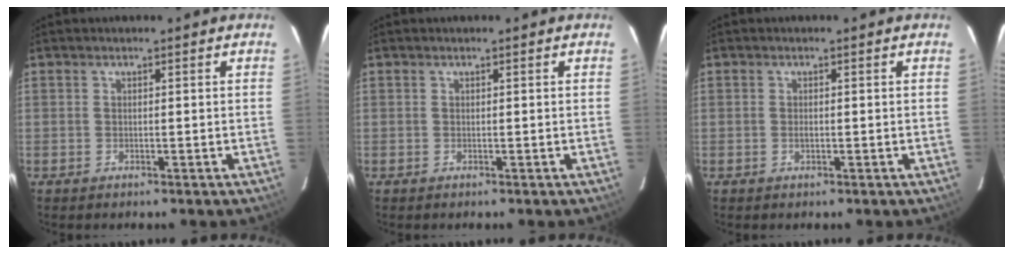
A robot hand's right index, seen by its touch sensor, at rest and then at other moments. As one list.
[{"total": 0.0}, {"total": 0.9, "force": [-0.2, 0.5, 0.6], "torque": [-0.011, 0.001, -0.004]}]